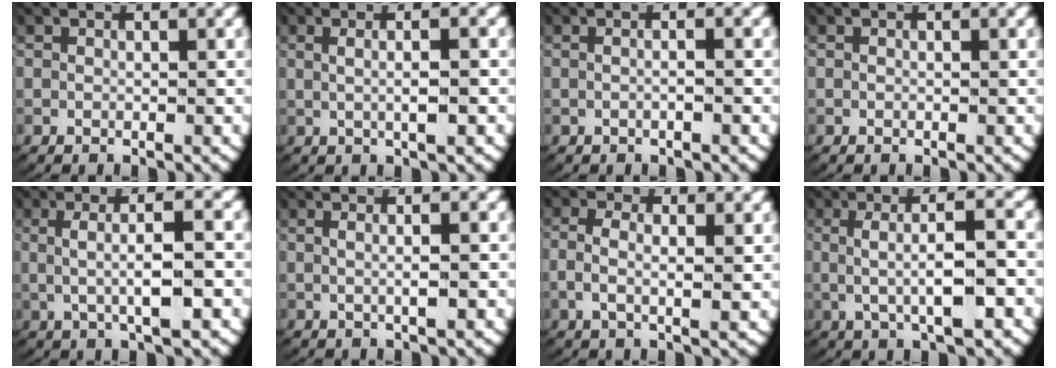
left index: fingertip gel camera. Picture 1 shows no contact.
{"total": 2.6, "force": [0.2, 0.4, 2.6], "torque": [-0.042, 0.002, 0.009]}
{"total": 1.1, "force": [-0.4, -0.1, 1.0], "torque": [-0.021, -0.002, -0.004]}
{"total": 0.0}
{"total": 5.6, "force": [1.0, 1.5, 5.3], "torque": [-0.083, 0.014, 0.014]}
{"total": 1.8, "force": [-0.1, 0.1, 1.8], "torque": [-0.036, -0.005, 0.004]}
{"total": 3.1, "force": [-0.2, 1.5, 2.7], "torque": [-0.065, -0.013, 0.002]}
{"total": 6.0, "force": [0.8, 1.7, 5.7], "torque": [-0.090, 0.014, 0.013]}